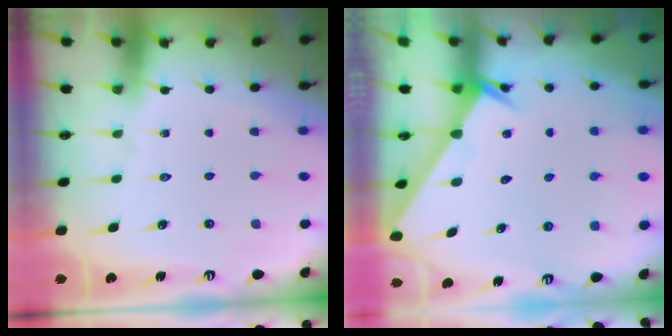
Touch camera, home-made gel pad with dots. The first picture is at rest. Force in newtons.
{"total": 2.6, "press": 2.6, "slide": 0.0}